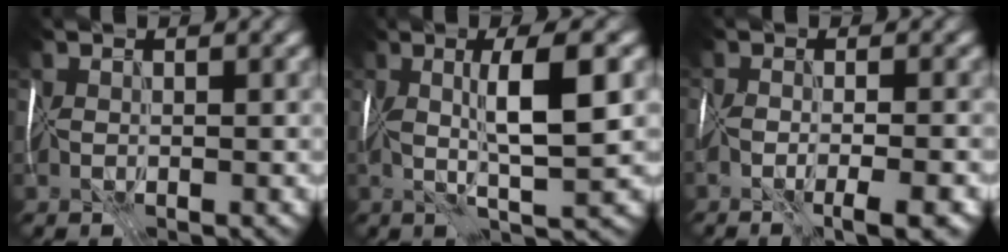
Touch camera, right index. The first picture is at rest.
{"total": 6.5, "force": [0.9, 1.1, 6.4], "torque": [-0.106, 0.007, 0.014]}
{"total": 5.1, "force": [-2.8, 1.2, 4.1], "torque": [-0.050, -0.003, -0.041]}